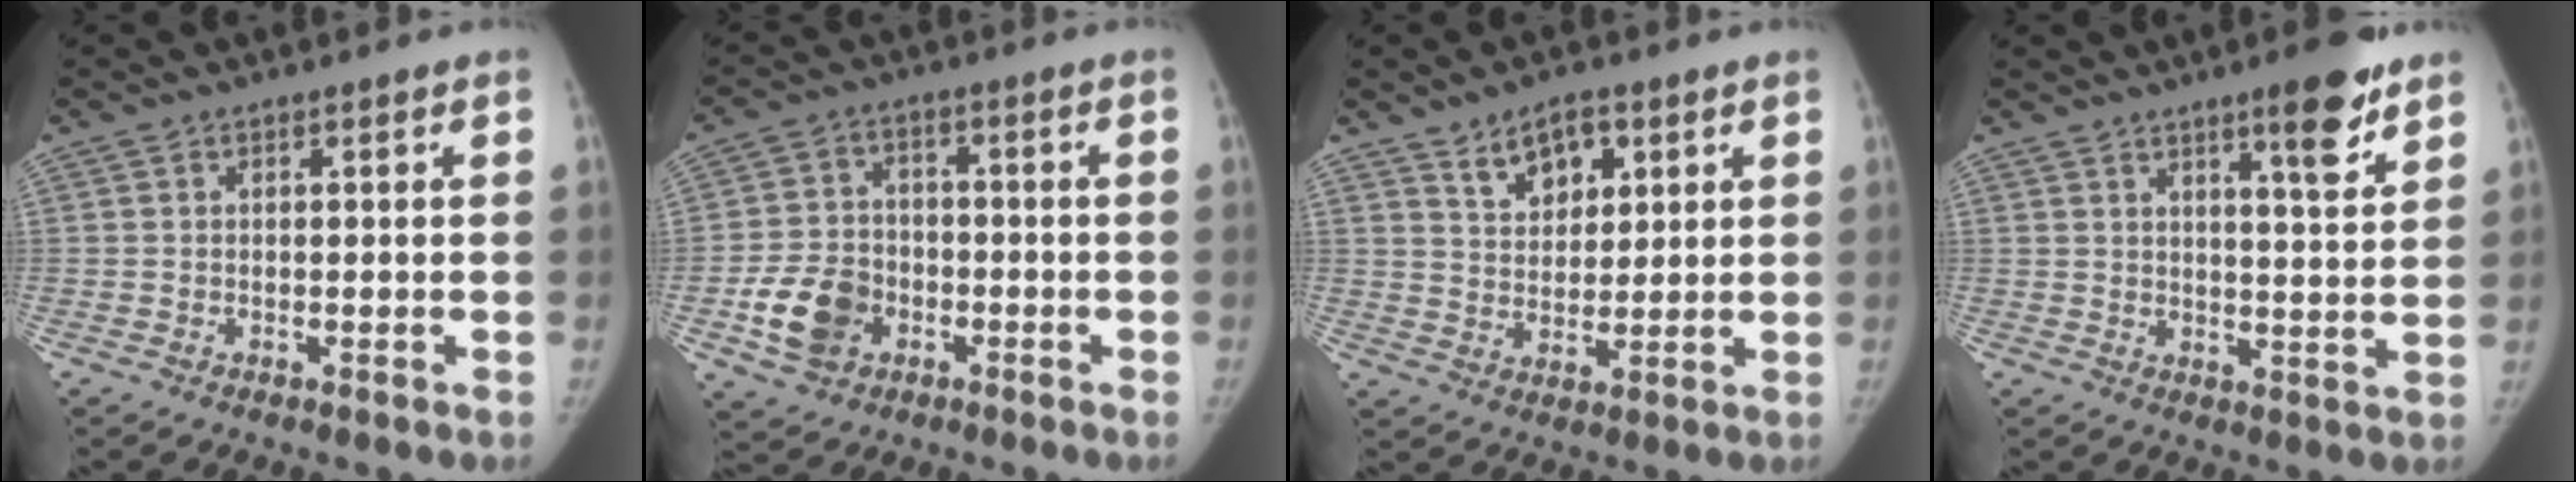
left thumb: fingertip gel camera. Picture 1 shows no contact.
{"total": 10.0, "force": [-3.7, 7.8, 5.1], "torque": [-0.079, 0.017, -0.064]}
{"total": 7.5, "force": [4.1, 4.6, 4.2], "torque": [-0.037, -0.026, 0.072]}
{"total": 8.6, "force": [5.5, 1.4, 6.4], "torque": [-0.082, -0.034, 0.079]}